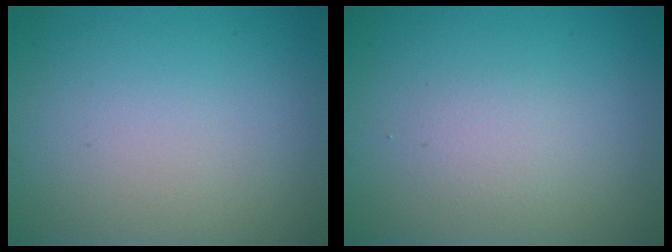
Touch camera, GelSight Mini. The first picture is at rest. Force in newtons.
{"total": 1.5, "press": 1.4, "slide": 0.1}